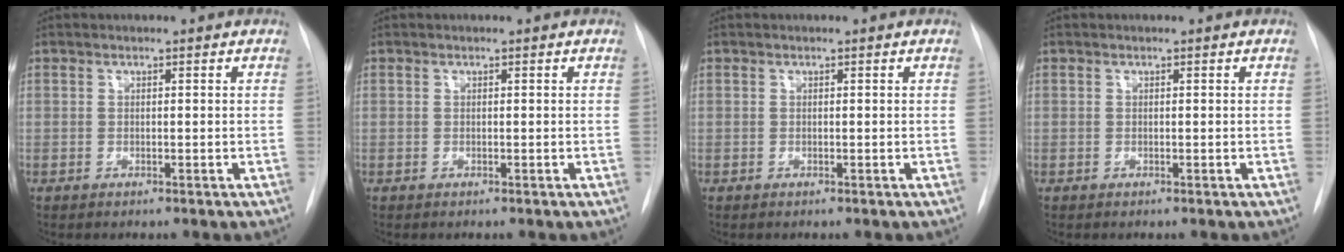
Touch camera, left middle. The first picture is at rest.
{"total": 0.0}
{"total": 0.0}
{"total": 0.0}